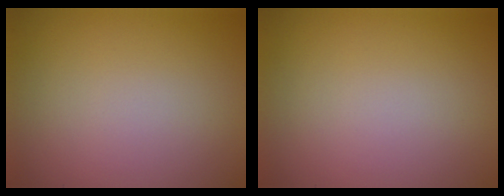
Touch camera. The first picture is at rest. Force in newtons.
{"total": 0.0}